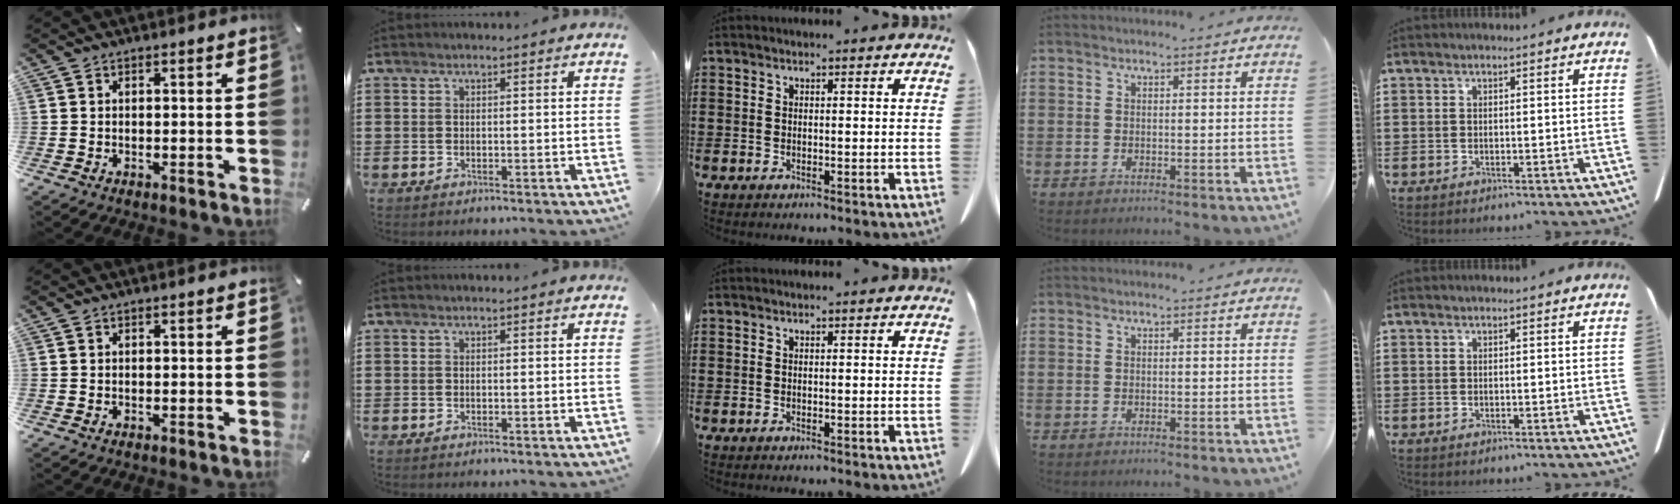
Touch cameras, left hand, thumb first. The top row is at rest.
{}